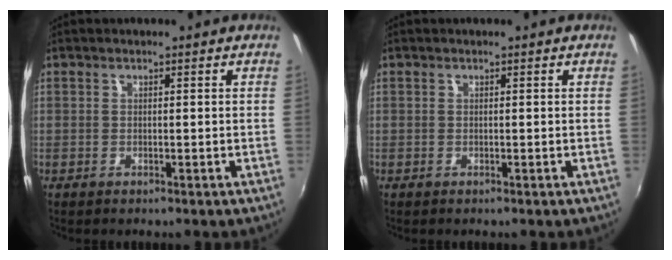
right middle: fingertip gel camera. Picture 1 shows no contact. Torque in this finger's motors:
{"motor_torque": [-0.15, 0.17, -0.03, 0.00]}